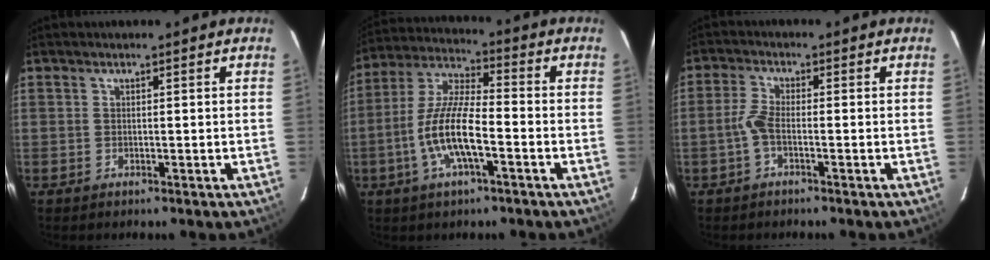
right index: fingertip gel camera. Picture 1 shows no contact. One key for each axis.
{"total": 12.4, "fx": -4.2, "fy": 3.2, "fz": 11.2, "tx": -0.235, "ty": -0.001, "tz": -0.080}
{"total": 3.1, "fx": -1.4, "fy": 0.8, "fz": 2.7, "tx": -0.067, "ty": 0.006, "tz": -0.030}